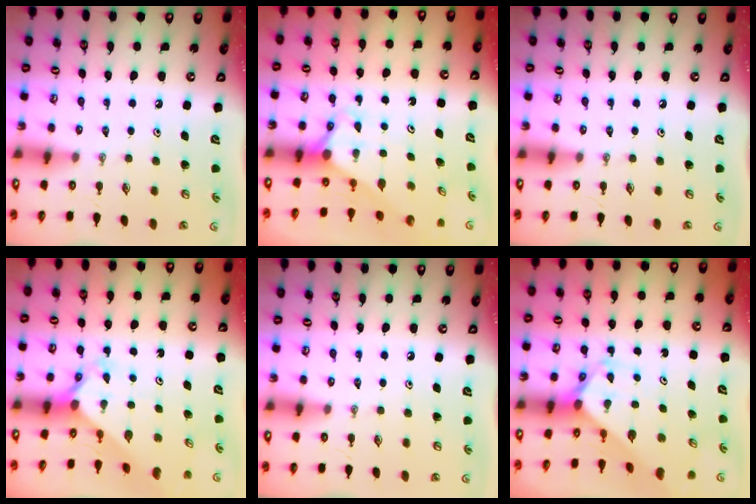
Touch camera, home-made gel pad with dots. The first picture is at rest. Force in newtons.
{"total": 2.8, "press": 2.8, "slide": 0.0}
{"total": 0.0}
{"total": 2.5, "press": 2.5, "slide": 0.3}
{"total": 0.0}
{"total": 2.5, "press": 2.4, "slide": 0.3}